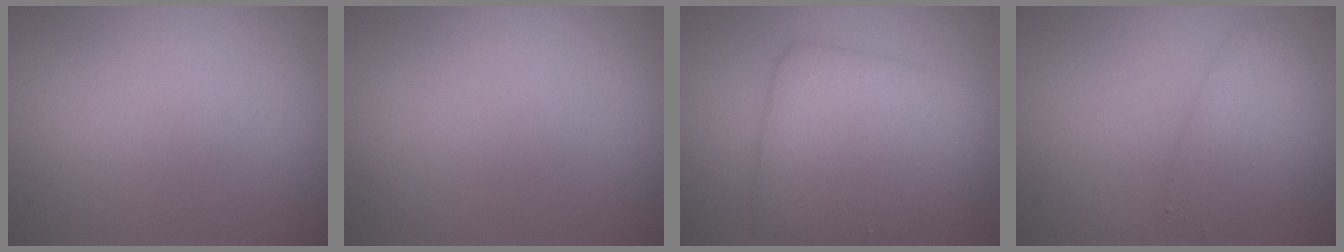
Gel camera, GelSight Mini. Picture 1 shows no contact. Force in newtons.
{"total": 0.0}
{"total": 7.3, "press": 7.3, "slide": 0.1}
{"total": 2.8, "press": 2.8, "slide": 0.1}